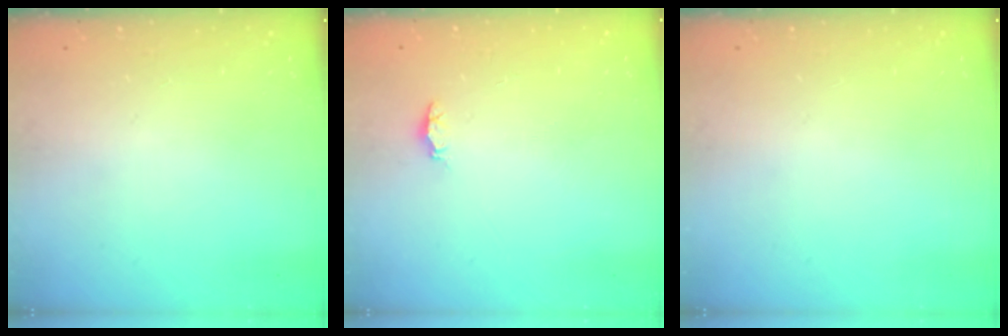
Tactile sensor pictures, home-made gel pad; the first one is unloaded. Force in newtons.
{"total": 1.2, "press": 1.1, "slide": 0.4}
{"total": 0.0}